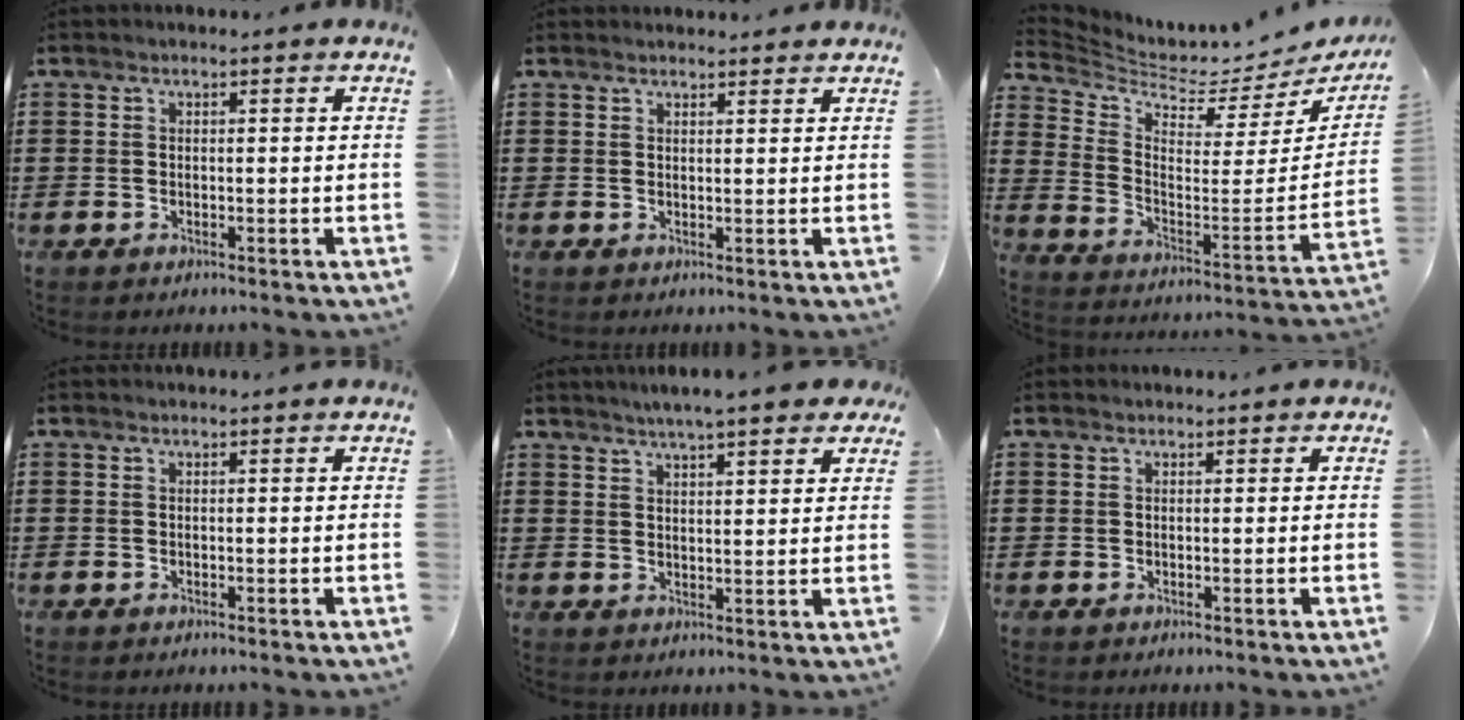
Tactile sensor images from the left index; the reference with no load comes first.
{"total": 1.3, "force": [1.3, 0.2, 0.1], "torque": [-0.003, 0.003, 0.026]}
{"total": 3.3, "force": [3.2, 0.5, 0.7], "torque": [-0.040, -0.048, 0.047]}
{"total": 0.0}
{"total": 4.1, "force": [3.5, 0.3, 2.1], "torque": [-0.051, -0.001, 0.061]}
{"total": 0.9, "force": [0.2, 0.9, 0.1], "torque": [-0.004, 0.005, 0.002]}